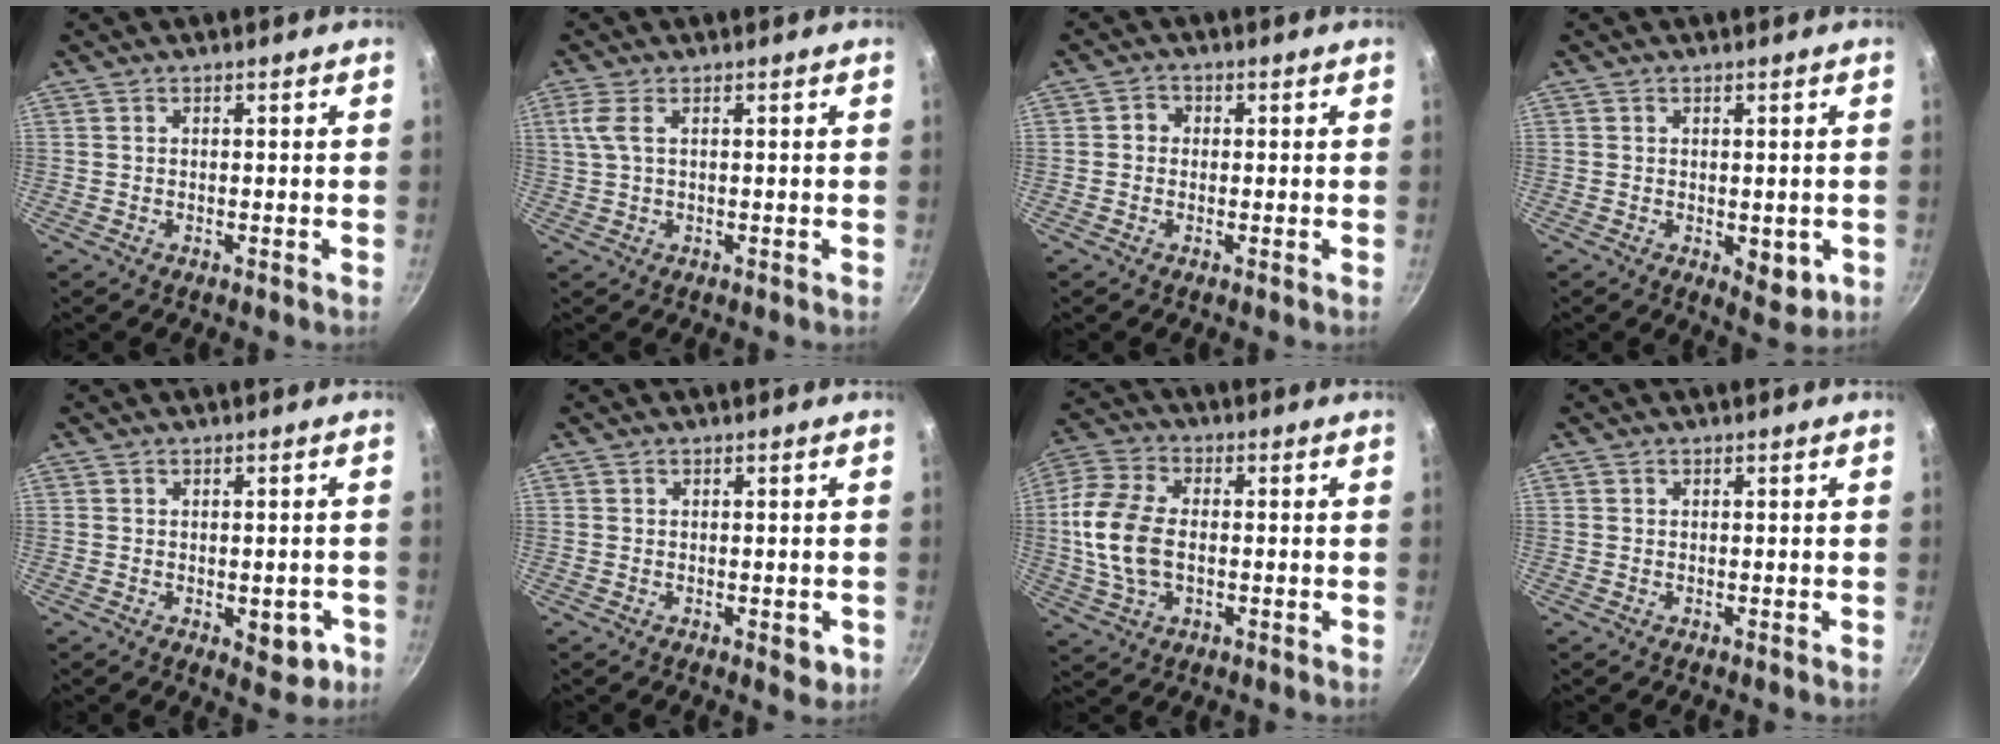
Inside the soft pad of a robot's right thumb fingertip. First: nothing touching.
{"total": 3.3, "force": [1.0, 1.3, 2.9], "torque": [-0.072, 0.005, 0.022]}
{"total": 2.3, "force": [0.0, 2.1, 0.8], "torque": [-0.002, 0.005, -0.007]}
{"total": 5.0, "force": [-0.9, 3.0, 4.0], "torque": [-0.040, -0.003, -0.006]}
{"total": 5.5, "force": [-1.7, 3.2, 4.2], "torque": [-0.020, 0.010, -0.016]}
{"total": 2.9, "force": [-0.7, 1.7, 2.2], "torque": [-0.022, -0.002, -0.009]}
{"total": 13.0, "force": [-0.5, 8.1, 10.1], "torque": [-0.202, 0.017, -0.020]}
{"total": 0.0}